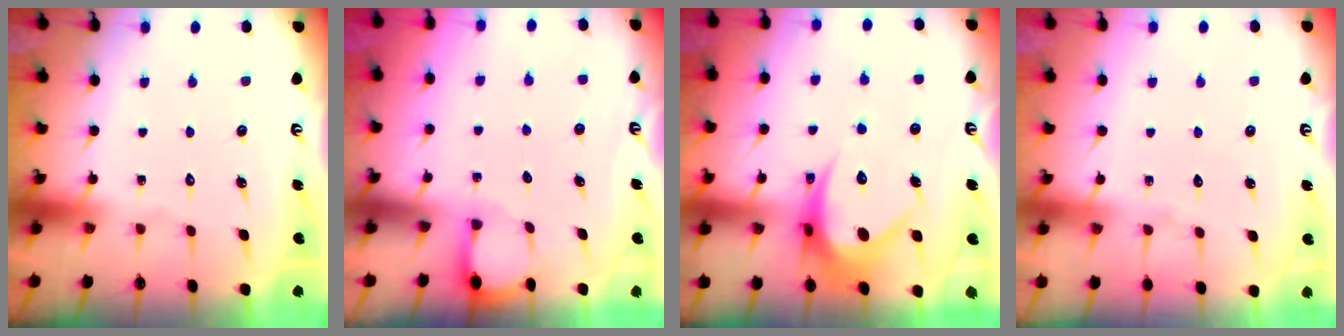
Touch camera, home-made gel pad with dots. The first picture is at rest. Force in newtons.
{"total": 2.0, "press": 1.9, "slide": 0.3}
{"total": 11.6, "press": 11.6, "slide": 0.8}
{"total": 3.7, "press": 3.6, "slide": 0.5}